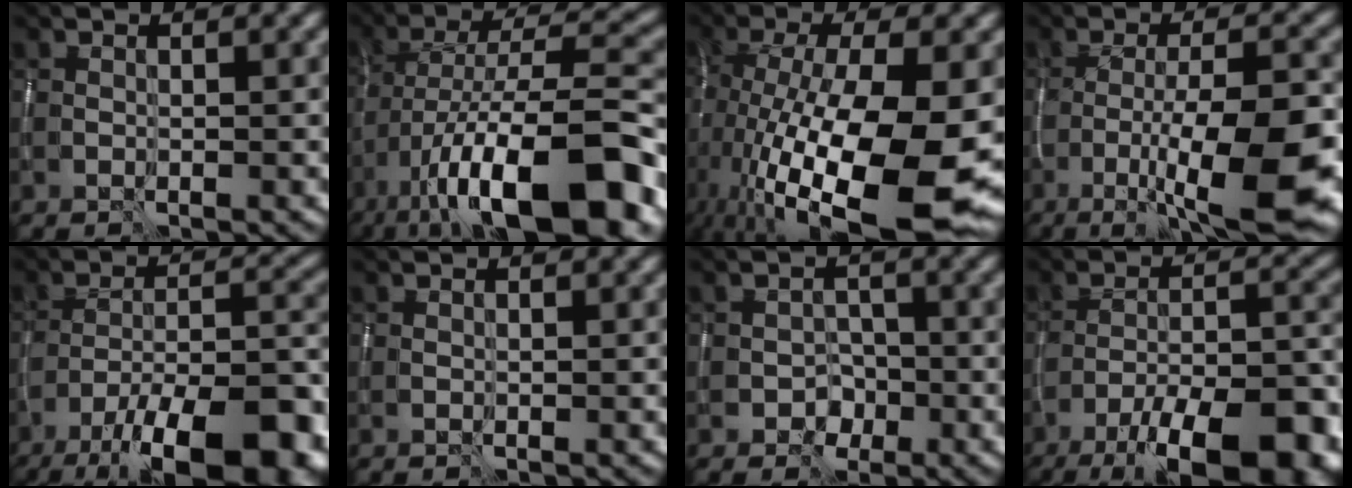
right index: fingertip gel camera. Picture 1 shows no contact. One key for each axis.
{"total": 15.6, "fx": -7.9, "fy": 5.0, "fz": 12.6, "tx": -0.211, "ty": 0.010, "tz": -0.134}
{"total": 16.7, "fx": -4.7, "fy": 6.5, "fz": 14.6, "tx": -0.259, "ty": -0.031, "tz": -0.058}
{"total": 10.1, "fx": -3.6, "fy": 2.2, "fz": 9.2, "tx": -0.134, "ty": 0.000, "tz": -0.060}
{"total": 14.7, "fx": -9.9, "fy": 4.1, "fz": 10.0, "tx": -0.164, "ty": -0.002, "tz": -0.151}
{"total": 0.0}
{"total": 1.8, "fx": -1.1, "fy": 1.4, "fz": 0.2, "tx": 0.005, "ty": 0.000, "tz": -0.018}
{"total": 13.0, "fx": -8.7, "fy": 3.6, "fz": 9.0, "tx": -0.146, "ty": -0.004, "tz": -0.132}